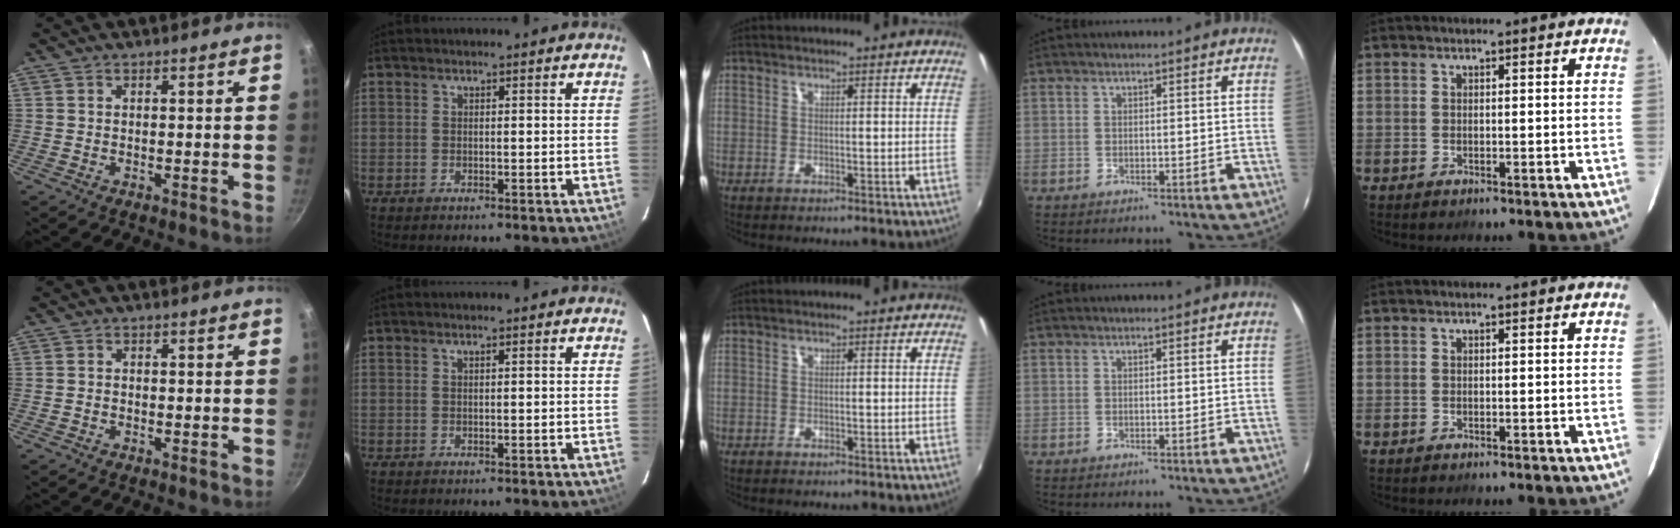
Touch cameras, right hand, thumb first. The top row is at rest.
{"thumb": {"total": 0.6, "force": [-0.4, 0.4, 0.2], "torque": [-0.006, 0.003, -0.008]}}